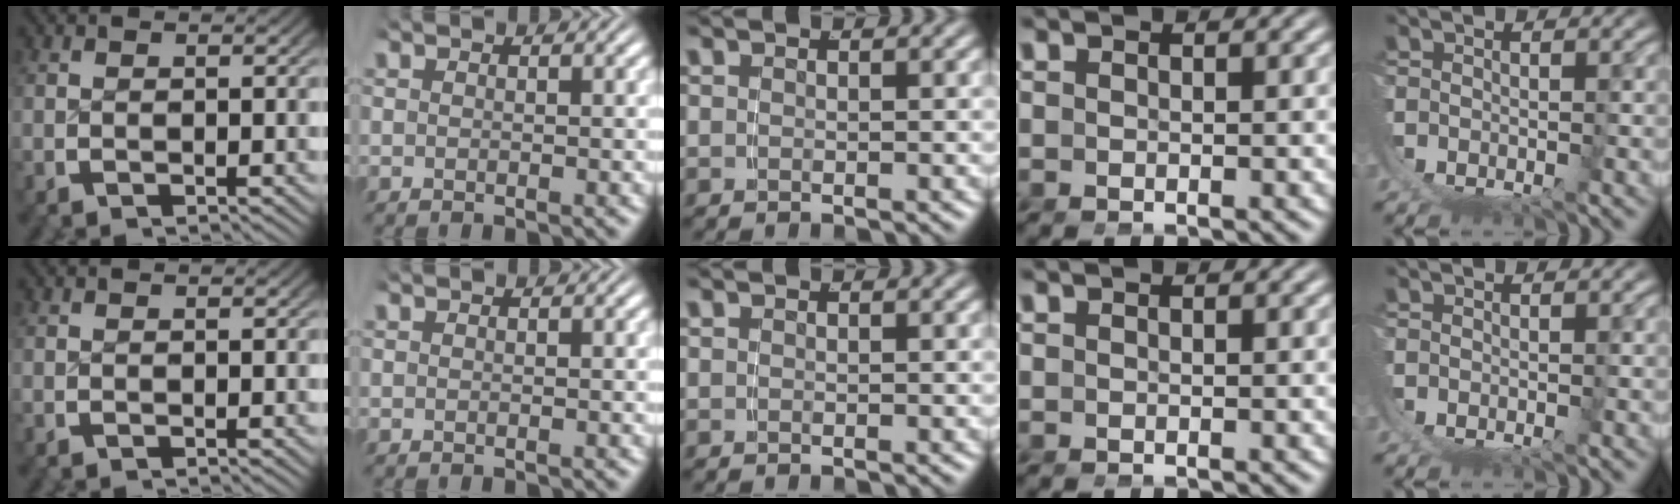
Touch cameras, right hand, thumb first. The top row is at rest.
{}